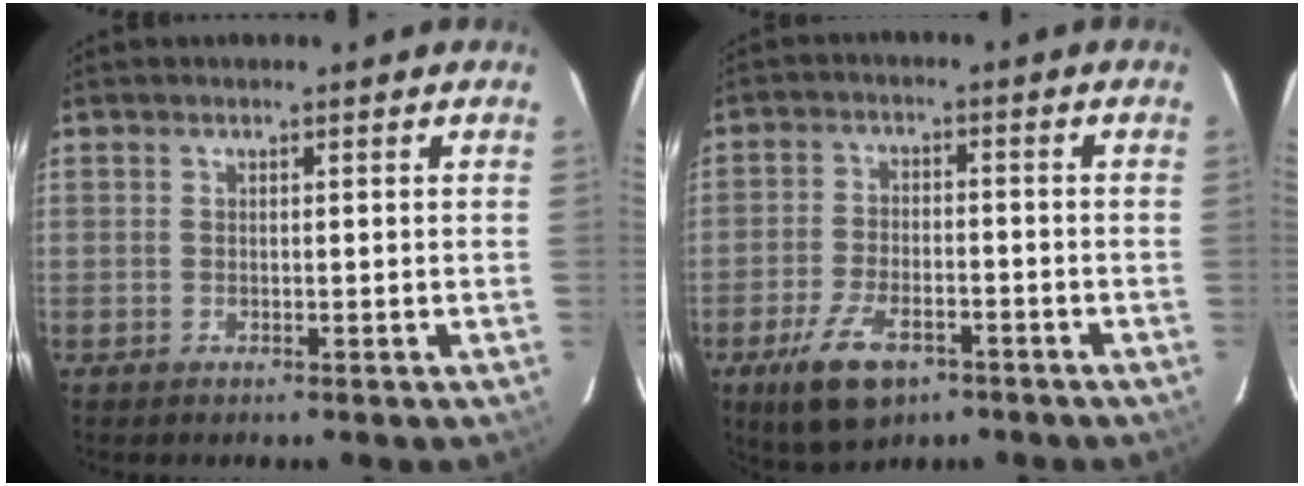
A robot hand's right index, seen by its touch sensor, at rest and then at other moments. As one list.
[{"total": 10.4, "force": [-6.1, 4.8, 6.9], "torque": [-0.156, -0.013, -0.104]}]